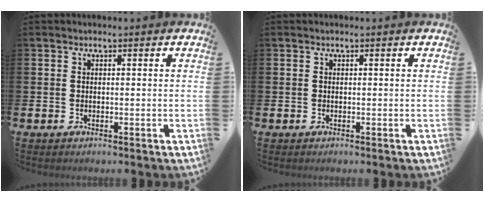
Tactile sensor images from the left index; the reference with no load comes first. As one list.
[{"total": 0.0}]